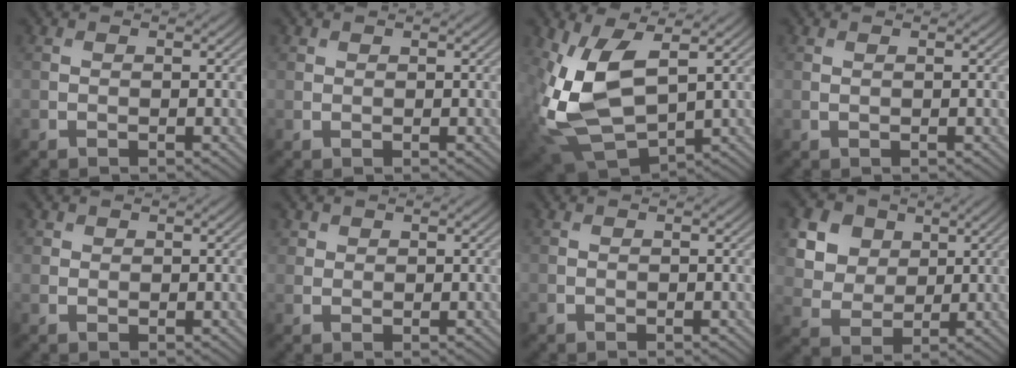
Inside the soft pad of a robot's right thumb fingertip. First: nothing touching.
{"total": 0.6, "force": [0.5, 0.4, 0.1], "torque": [0.001, -0.002, 0.011]}
{"total": 12.7, "force": [1.7, 6.8, 10.6], "torque": [-0.261, -0.017, 0.037]}
{"total": 0.0}
{"total": 1.0, "force": [0.6, 0.7, 0.2], "torque": [-0.002, -0.002, 0.013]}
{"total": 1.5, "force": [1.0, 1.1, 0.3], "torque": [-0.005, -0.001, 0.021]}
{"total": 0.0}
{"total": 12.7, "force": [6.2, 9.4, 5.8], "torque": [-0.185, 0.020, 0.126]}